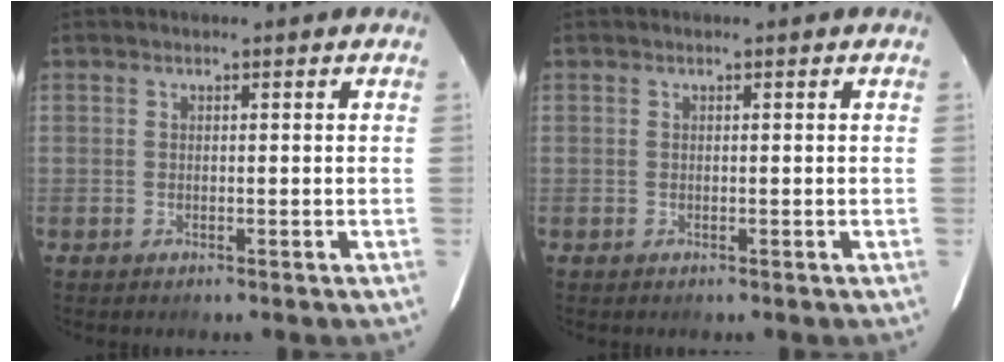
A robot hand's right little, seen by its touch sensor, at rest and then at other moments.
{"total": 0.0}